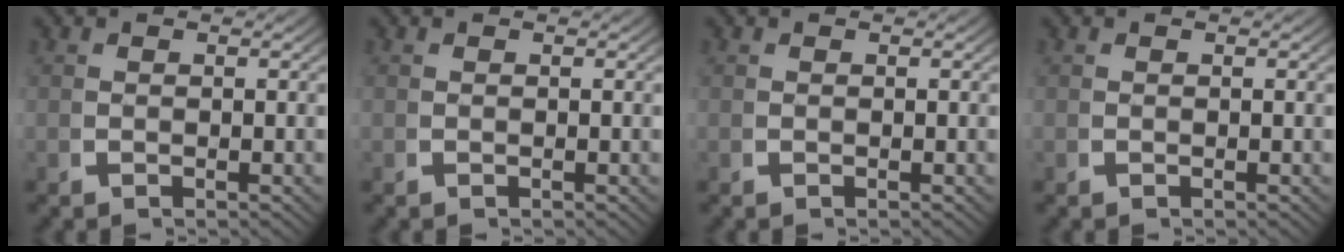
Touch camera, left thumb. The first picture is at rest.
{"total": 0.0}
{"total": 0.0}
{"total": 0.0}